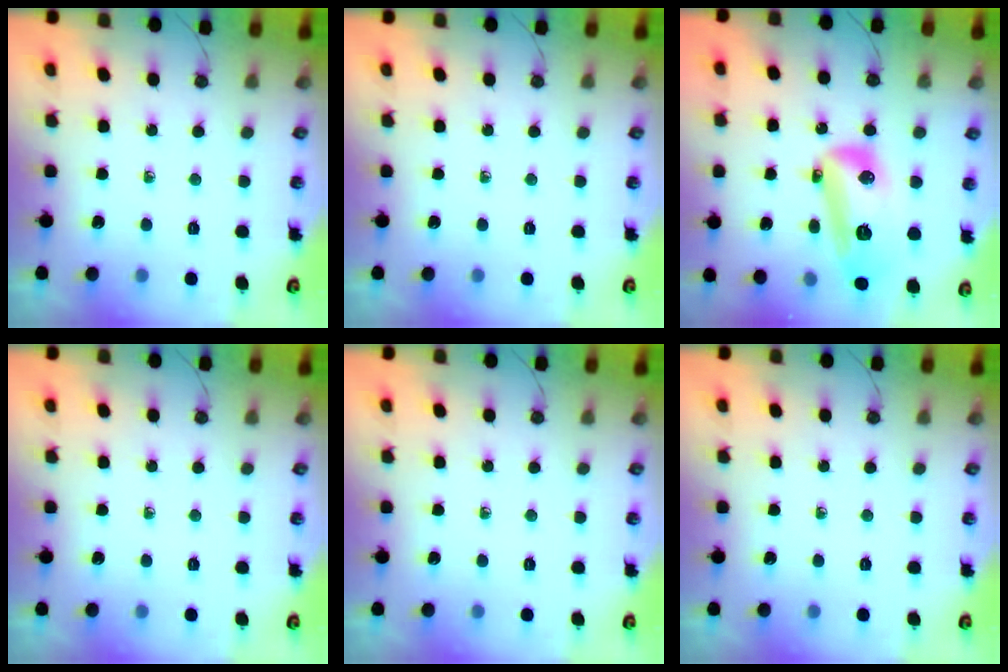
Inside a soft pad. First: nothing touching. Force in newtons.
{"total": 0.0}
{"total": 17.4, "press": 17.1, "slide": 3.1}
{"total": 0.0}
{"total": 0.0}
{"total": 0.0}